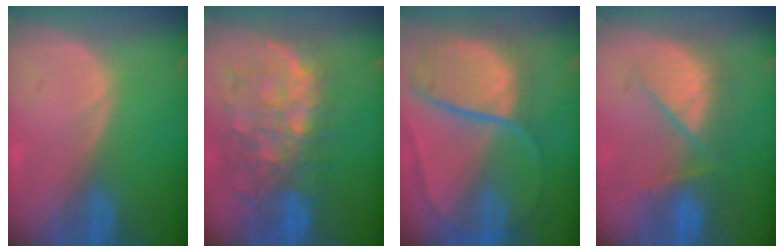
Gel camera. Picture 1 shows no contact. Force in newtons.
{"total": 11.2, "press": 9.7, "slide": 5.5}
{"total": 10.7, "press": 9.0, "slide": 5.9}
{"total": 7.7, "press": 7.7, "slide": 0.6}